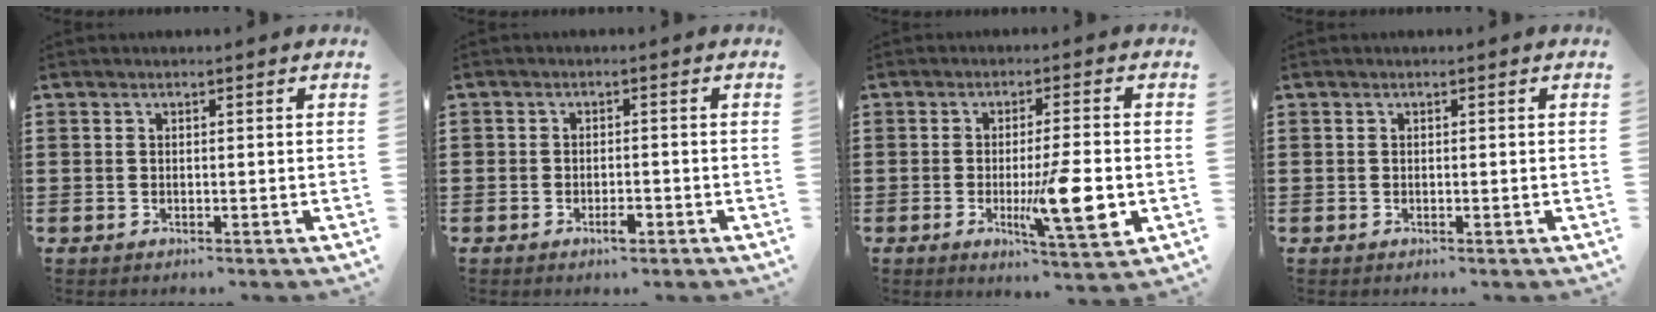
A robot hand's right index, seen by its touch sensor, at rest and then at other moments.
{"total": 2.1, "force": [-1.2, 0.9, 1.4], "torque": [-0.028, 0.001, -0.023]}
{"total": 11.1, "force": [-2.4, 2.0, 10.7], "torque": [-0.175, -0.021, -0.041]}
{"total": 0.0}